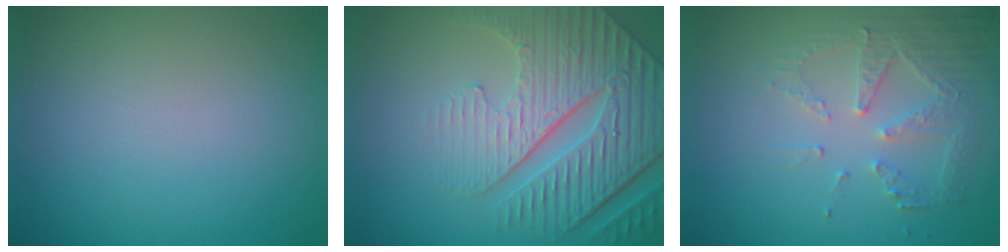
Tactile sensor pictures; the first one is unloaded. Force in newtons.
{"total": 7.6, "press": 6.0, "slide": 4.7}
{"total": 5.2, "press": 3.6, "slide": 3.8}